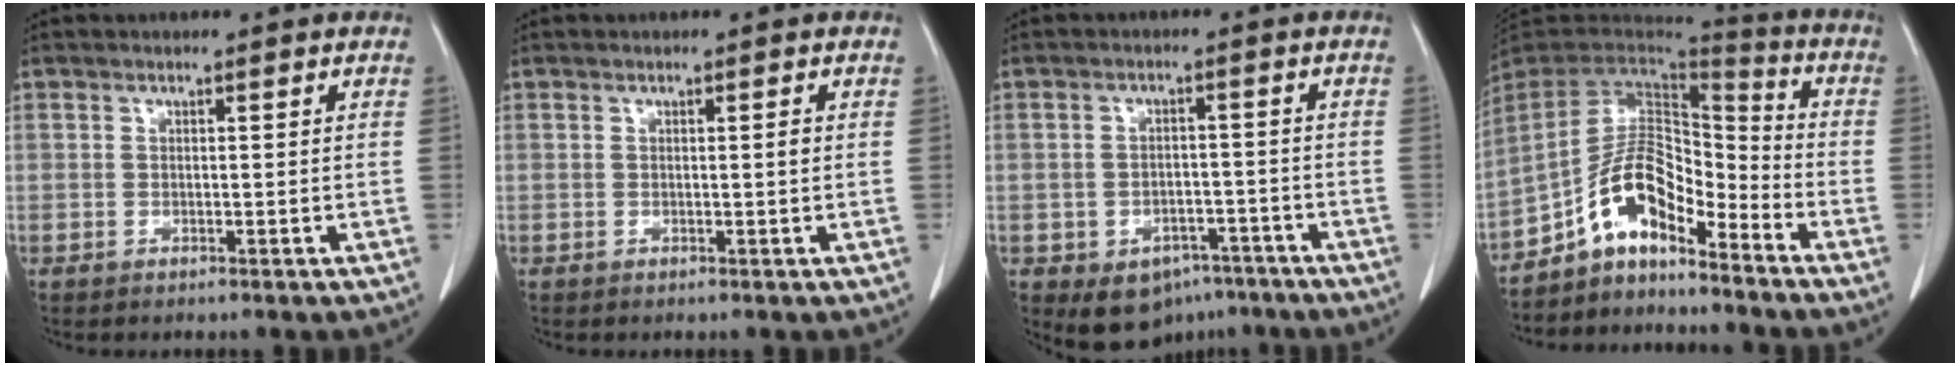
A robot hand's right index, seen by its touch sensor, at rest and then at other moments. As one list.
[{"total": 0.7, "force": [0.1, 0.0, 0.7], "torque": [-0.012, -0.001, 0.001]}, {"total": 7.8, "force": [-4.9, 5.3, 3.1], "torque": [-0.039, 0.012, -0.060]}, {"total": 10.7, "force": [-7.7, 3.9, 6.3], "torque": [-0.115, 0.032, -0.141]}]